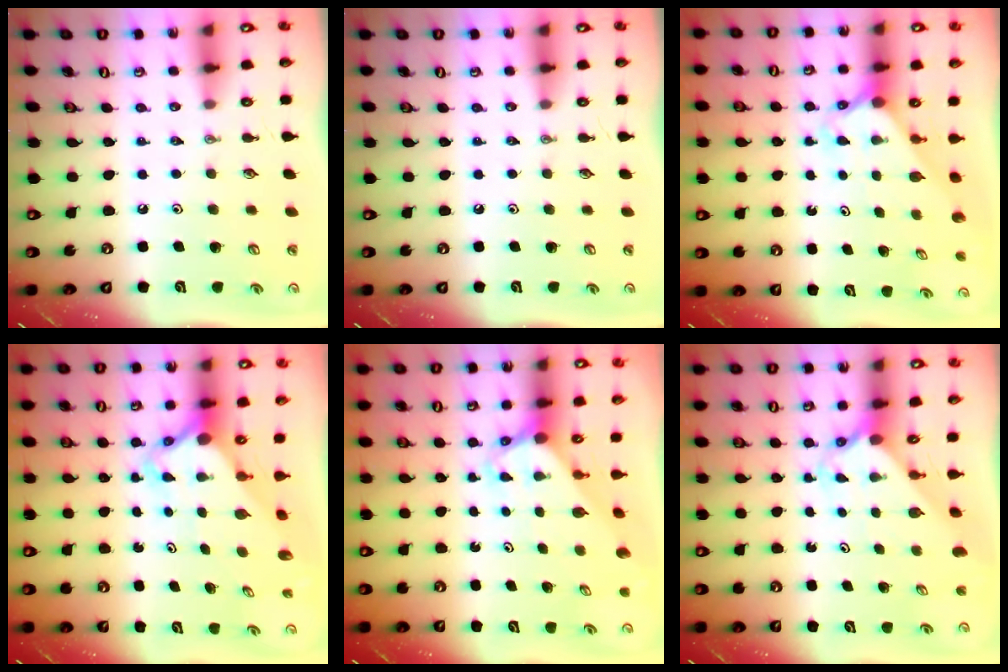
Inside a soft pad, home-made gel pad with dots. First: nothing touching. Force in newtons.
{"total": 0.0}
{"total": 2.0, "press": 2.0, "slide": 0.2}
{"total": 3.4, "press": 3.4, "slide": 0.3}
{"total": 3.2, "press": 3.2, "slide": 0.2}
{"total": 2.3, "press": 2.3, "slide": 0.2}